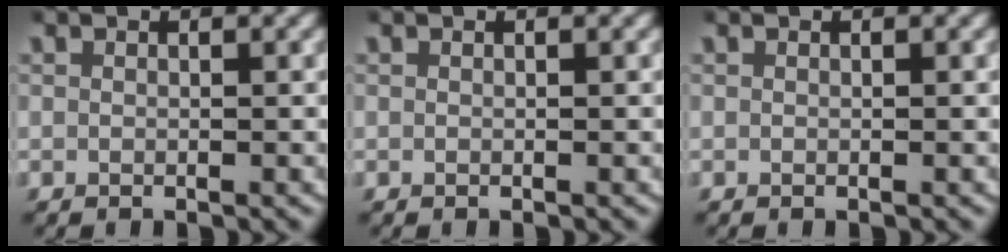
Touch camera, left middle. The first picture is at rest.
{"total": 0.0}
{"total": 0.0}